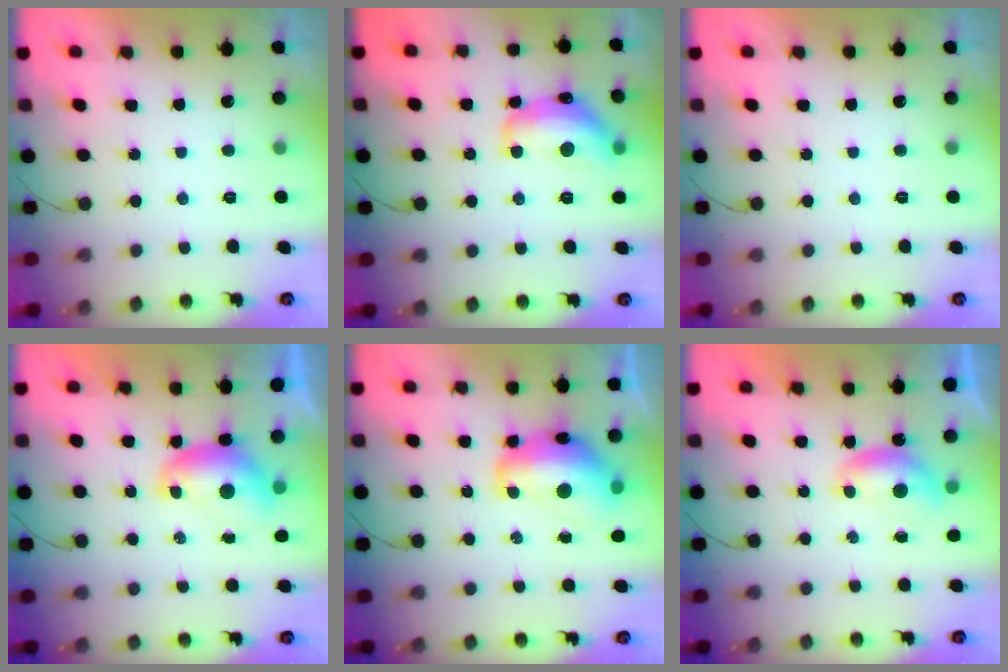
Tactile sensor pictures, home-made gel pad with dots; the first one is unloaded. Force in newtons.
{"total": 15.9, "press": 15.9, "slide": 1.0}
{"total": 0.0}
{"total": 7.6, "press": 7.6, "slide": 0.2}
{"total": 14.7, "press": 14.6, "slide": 1.4}
{"total": 6.2, "press": 6.2, "slide": 0.7}